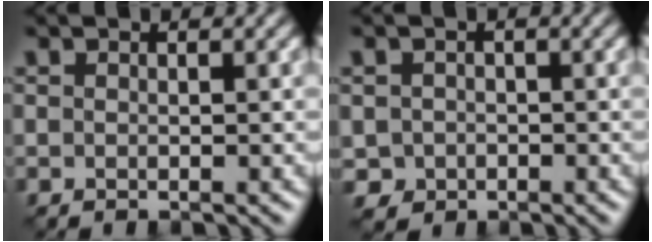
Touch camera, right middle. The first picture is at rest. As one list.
[{"total": 2.2, "force": [-0.8, 1.9, 0.8], "torque": [-0.020, -0.003, -0.015]}]